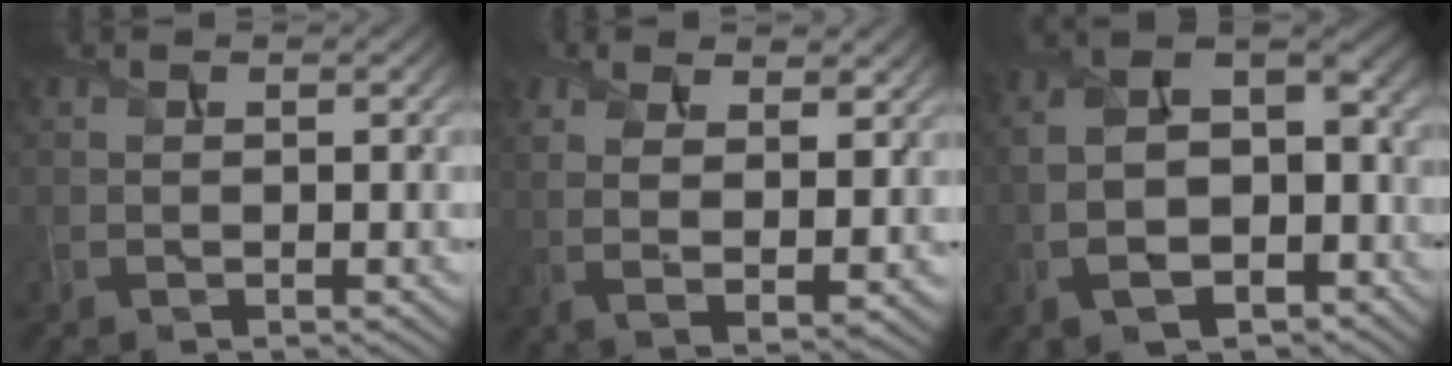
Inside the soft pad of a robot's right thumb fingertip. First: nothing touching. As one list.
[{"total": 7.8, "force": [3.0, 3.5, 6.3], "torque": [-0.142, -0.003, 0.050]}, {"total": 13.2, "force": [-3.2, 8.4, 9.7], "torque": [-0.219, -0.027, -0.046]}]